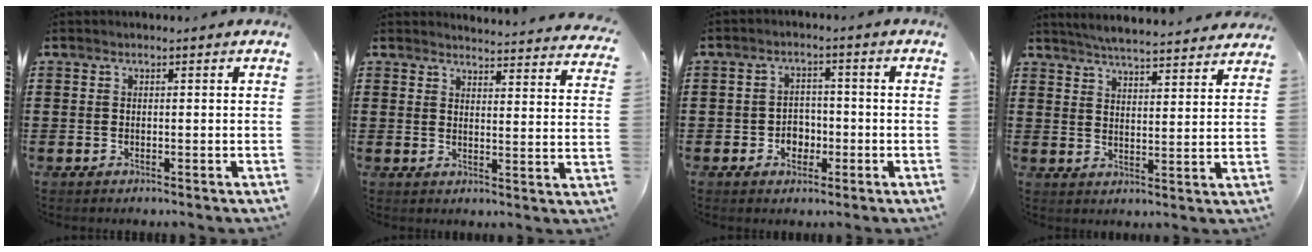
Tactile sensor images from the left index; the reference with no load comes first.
{"total": 3.5, "force": [3.5, -0.3, 0.3], "torque": [-0.013, -0.028, 0.059]}
{"total": 3.2, "force": [-1.3, 2.6, 1.4], "torque": [-0.034, 0.004, -0.029]}
{"total": 4.9, "force": [4.8, -0.5, 0.9], "torque": [-0.036, -0.029, 0.084]}